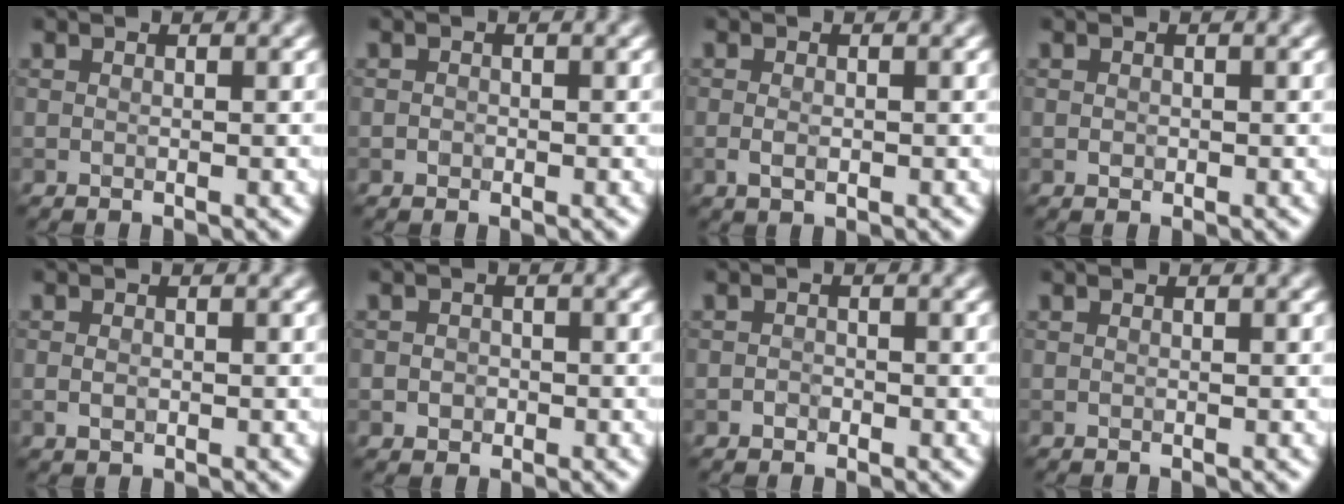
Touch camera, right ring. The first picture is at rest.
{"total": 0.6, "force": [-0.2, 0.5, 0.1], "torque": [0.001, -0.003, -0.005]}
{"total": 1.4, "force": [-0.3, 0.8, 1.1], "torque": [-0.024, -0.002, -0.005]}
{"total": 0.6, "force": [-0.1, 0.5, 0.2], "torque": [0.001, -0.004, -0.002]}
{"total": 1.2, "force": [-0.1, 0.9, 0.8], "torque": [-0.015, -0.002, -0.003]}
{"total": 1.3, "force": [-0.3, 1.2, 0.4], "torque": [0.005, -0.002, -0.007]}
{"total": 0.8, "force": [-0.4, 0.6, 0.2], "torque": [0.000, -0.001, -0.008]}
{"total": 0.0}